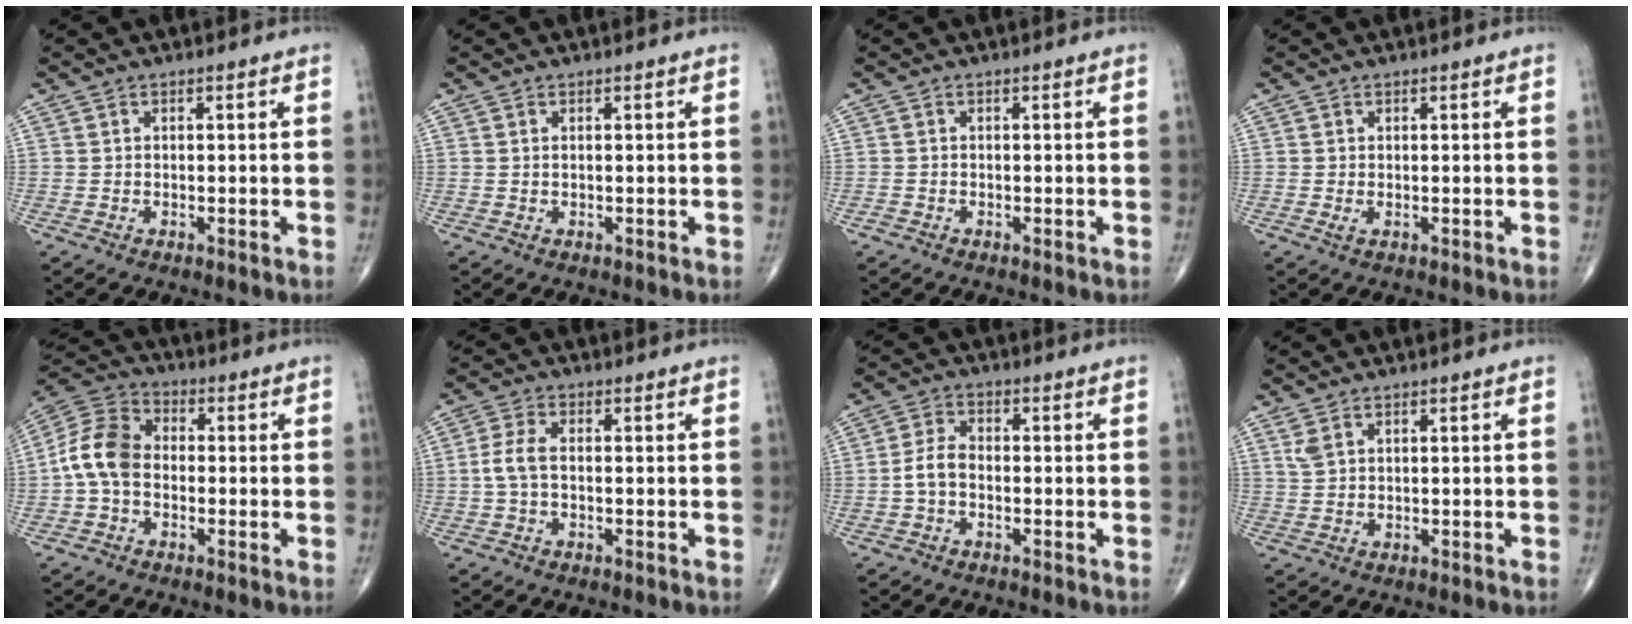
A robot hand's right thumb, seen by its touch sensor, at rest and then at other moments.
{"total": 0.0}
{"total": 0.0}
{"total": 0.7, "force": [0.0, 0.3, 0.6], "torque": [-0.014, 0.000, 0.002]}
{"total": 9.8, "force": [-1.2, 7.0, 6.8], "torque": [-0.127, 0.030, -0.039]}
{"total": 4.0, "force": [-0.2, 2.0, 3.5], "torque": [-0.083, 0.009, -0.009]}
{"total": 4.0, "force": [-1.0, 2.4, 3.0], "torque": [-0.059, 0.016, -0.027]}
{"total": 2.1, "force": [1.2, 0.9, 1.4], "torque": [-0.035, 0.005, 0.036]}